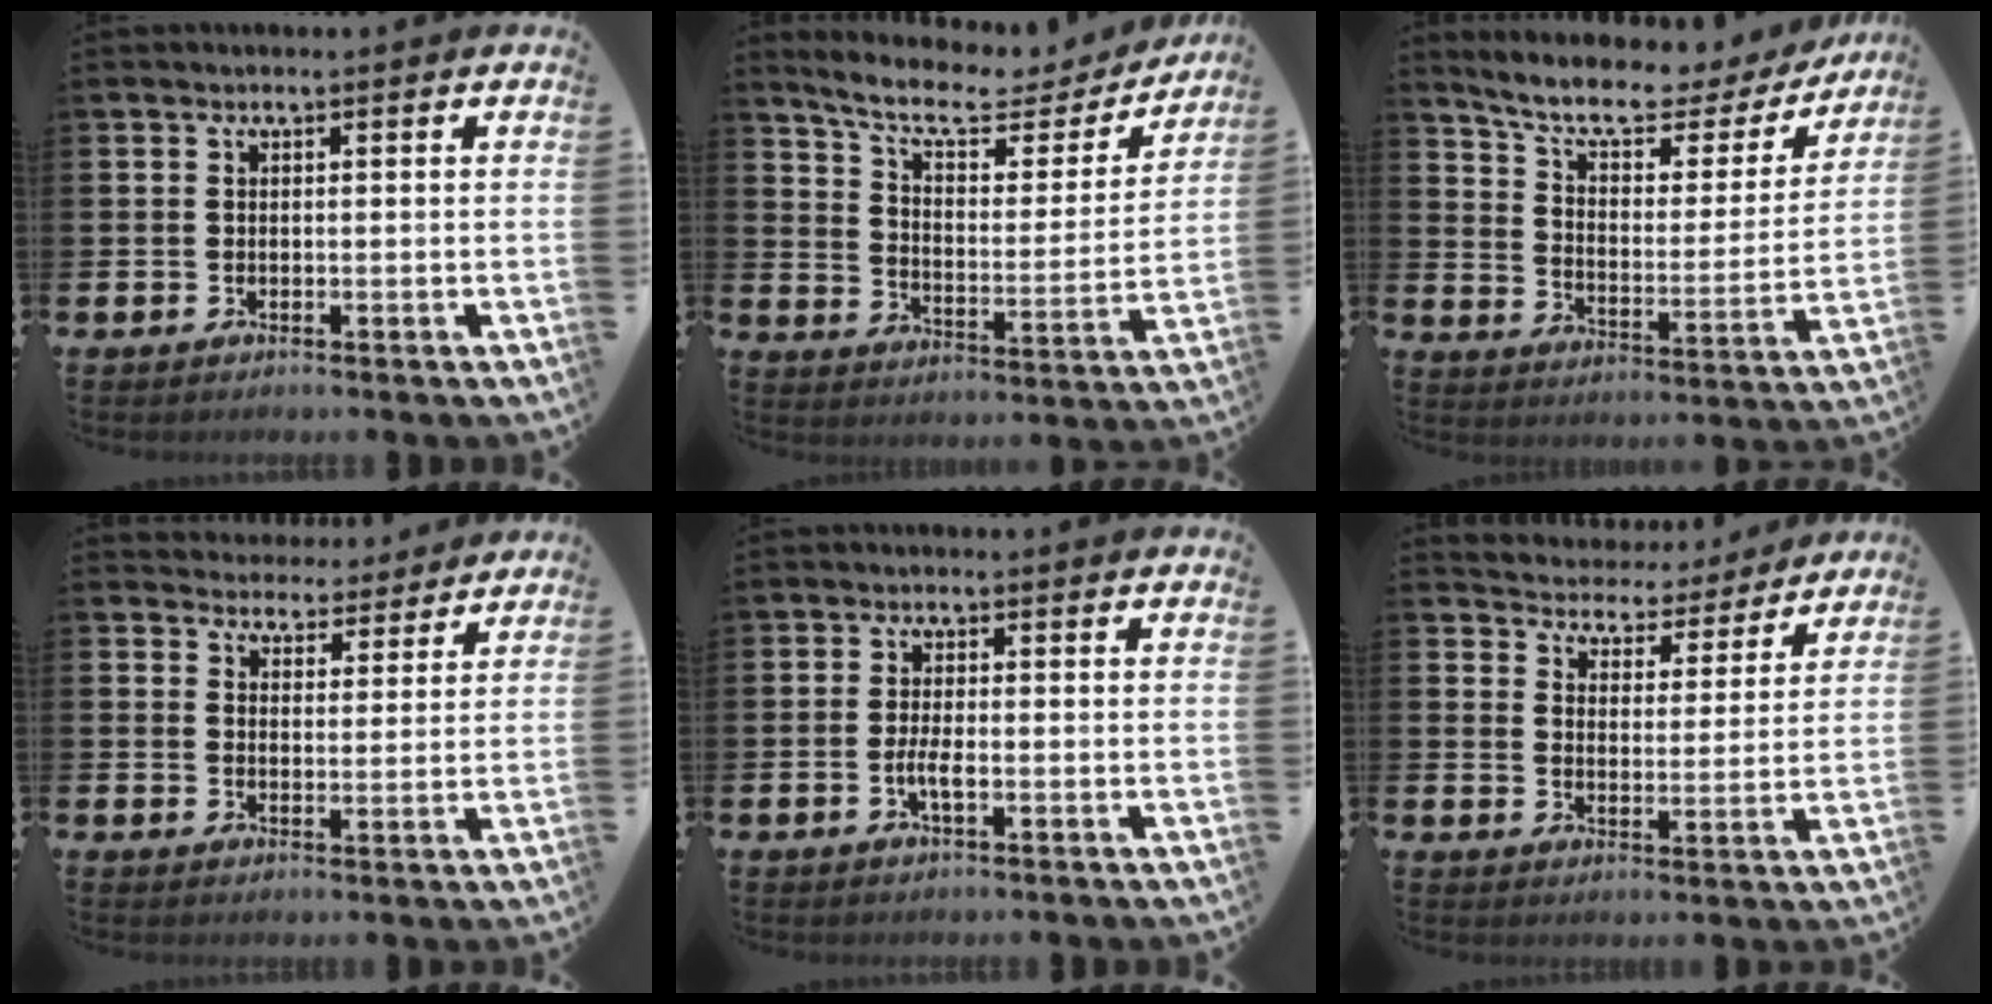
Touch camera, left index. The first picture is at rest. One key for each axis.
{"total": 9.1, "fx": 7.9, "fy": 2.5, "fz": 3.8, "tx": -0.101, "ty": -0.050, "tz": 0.132}
{"total": 8.9, "fx": 7.6, "fy": 2.8, "fz": 3.8, "tx": -0.099, "ty": -0.050, "tz": 0.125}
{"total": 4.1, "fx": 3.9, "fy": 1.0, "fz": -0.5, "tx": -0.007, "ty": -0.033, "tz": 0.069}
{"total": 2.4, "fx": -0.7, "fy": 0.7, "fz": 2.2, "tx": -0.038, "ty": 0.001, "tz": -0.014}
{"total": 4.9, "fx": 4.7, "fy": 1.4, "fz": -0.2, "tx": -0.022, "ty": -0.045, "tz": 0.080}